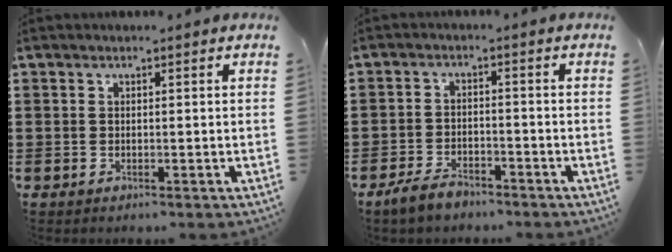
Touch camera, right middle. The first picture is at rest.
{"total": 3.4, "force": [-2.8, 1.3, 1.4], "torque": [-0.032, 0.008, -0.058]}